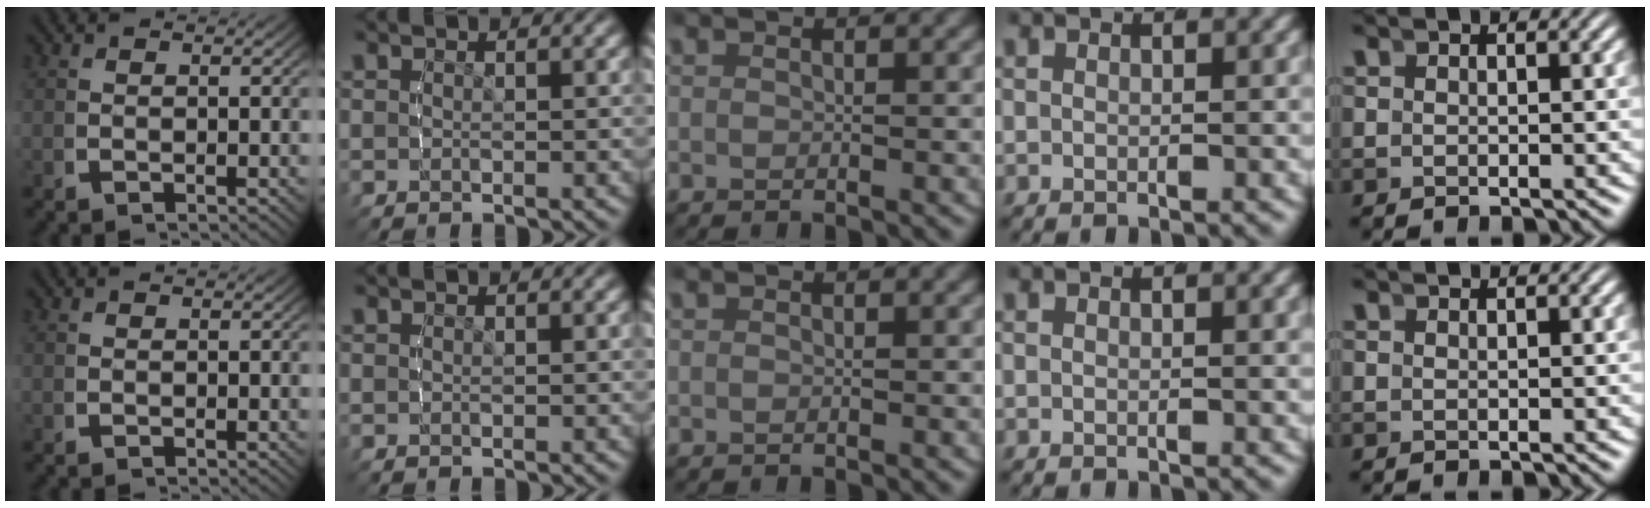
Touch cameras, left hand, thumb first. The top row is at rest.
{"little": {"total": 0.6, "force": [0.5, -0.4, -0.1], "torque": [0.012, 0.005, 0.008]}}